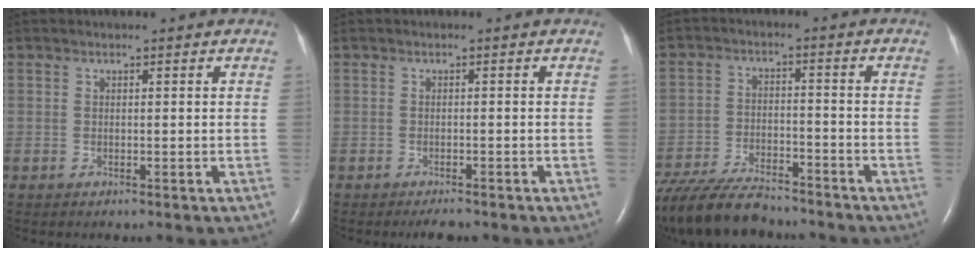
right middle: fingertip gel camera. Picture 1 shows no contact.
{"total": 1.9, "force": [-1.6, 0.3, 0.9], "torque": [-0.018, -0.004, -0.022]}
{"total": 14.1, "force": [-12.4, 2.9, 6.2], "torque": [-0.120, -0.018, -0.206]}